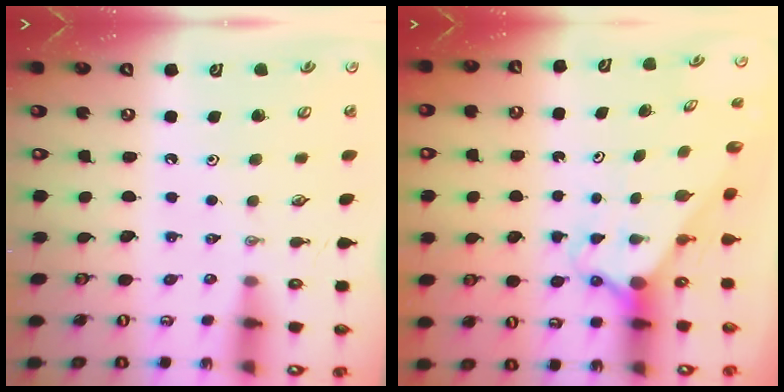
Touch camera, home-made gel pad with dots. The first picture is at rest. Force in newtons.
{"total": 2.7, "press": 2.7, "slide": 0.2}